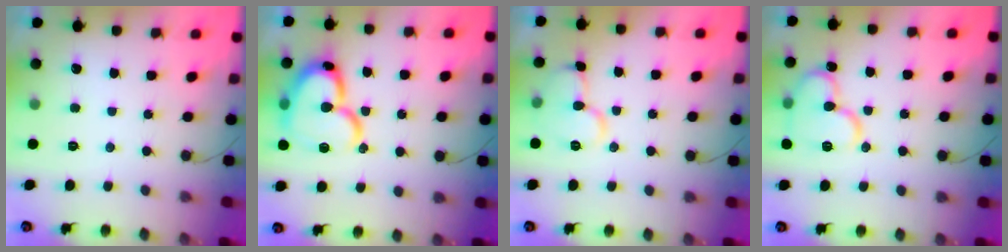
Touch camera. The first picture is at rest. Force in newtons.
{"total": 20.4, "press": 20.2, "slide": 2.2}
{"total": 10.3, "press": 10.3, "slide": 0.9}
{"total": 13.3, "press": 13.2, "slide": 1.8}